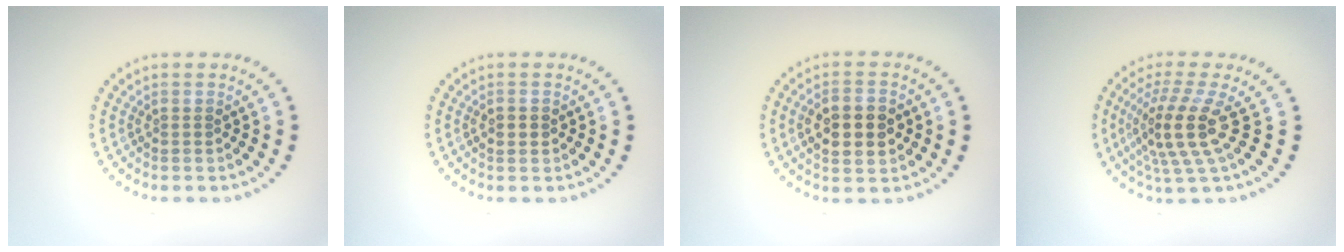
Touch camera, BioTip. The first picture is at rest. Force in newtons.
{"total": 1.7, "press": 1.7, "slide": 0.1}
{"total": 4.6, "press": 4.6, "slide": 0.1}
{"total": 4.7, "press": 3.4, "slide": 3.2}